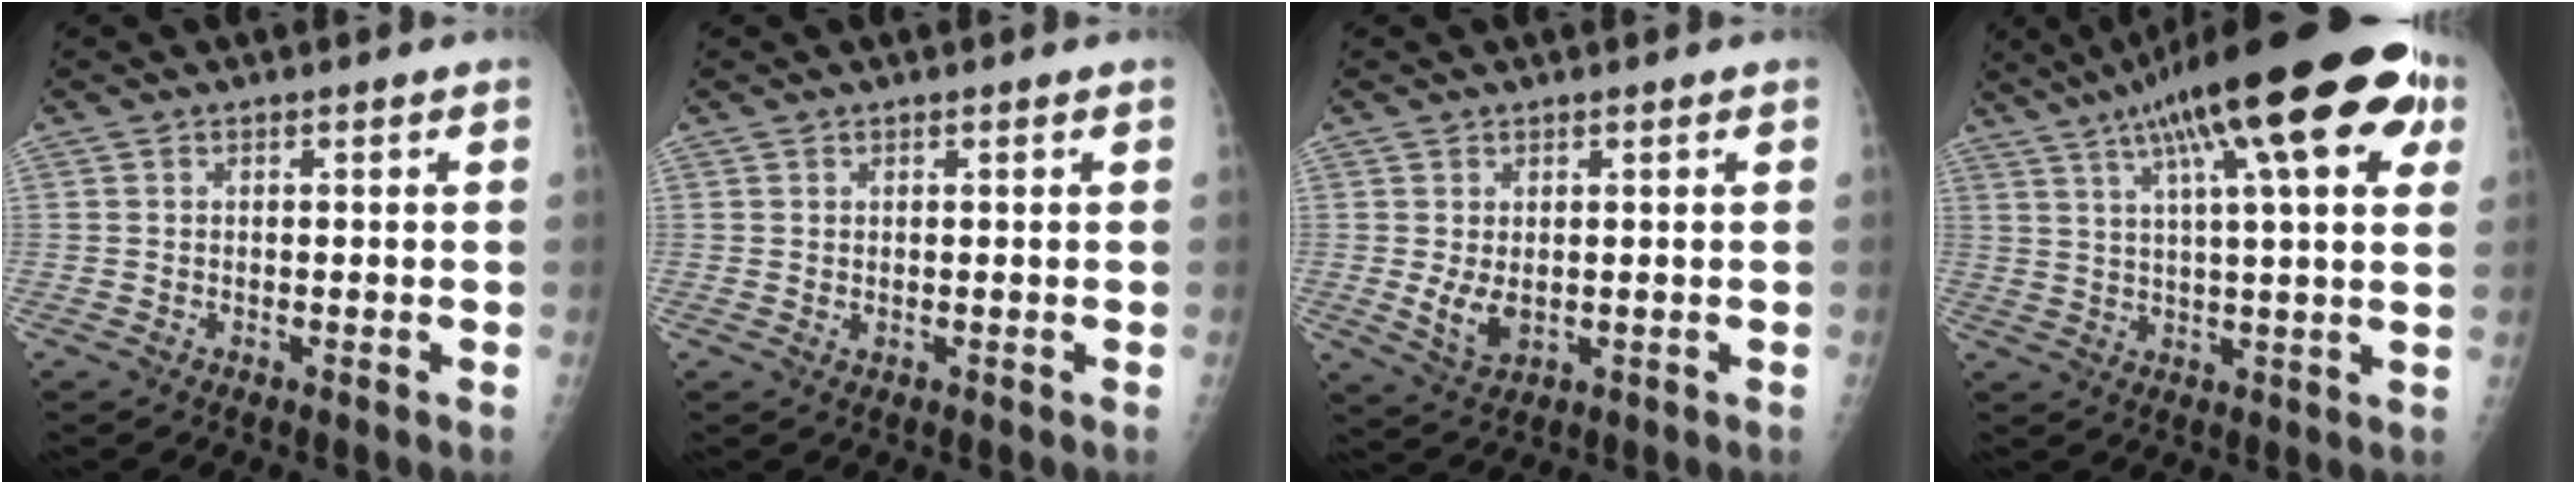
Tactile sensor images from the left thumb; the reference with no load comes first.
{"total": 0.8, "force": [0.4, 0.4, 0.6], "torque": [-0.007, -0.002, 0.006]}
{"total": 4.4, "force": [0.2, 2.7, 3.5], "torque": [-0.059, -0.013, 0.013]}
{"total": 25.1, "force": [12.1, 6.4, 21.0], "torque": [-0.314, 0.010, 0.179]}